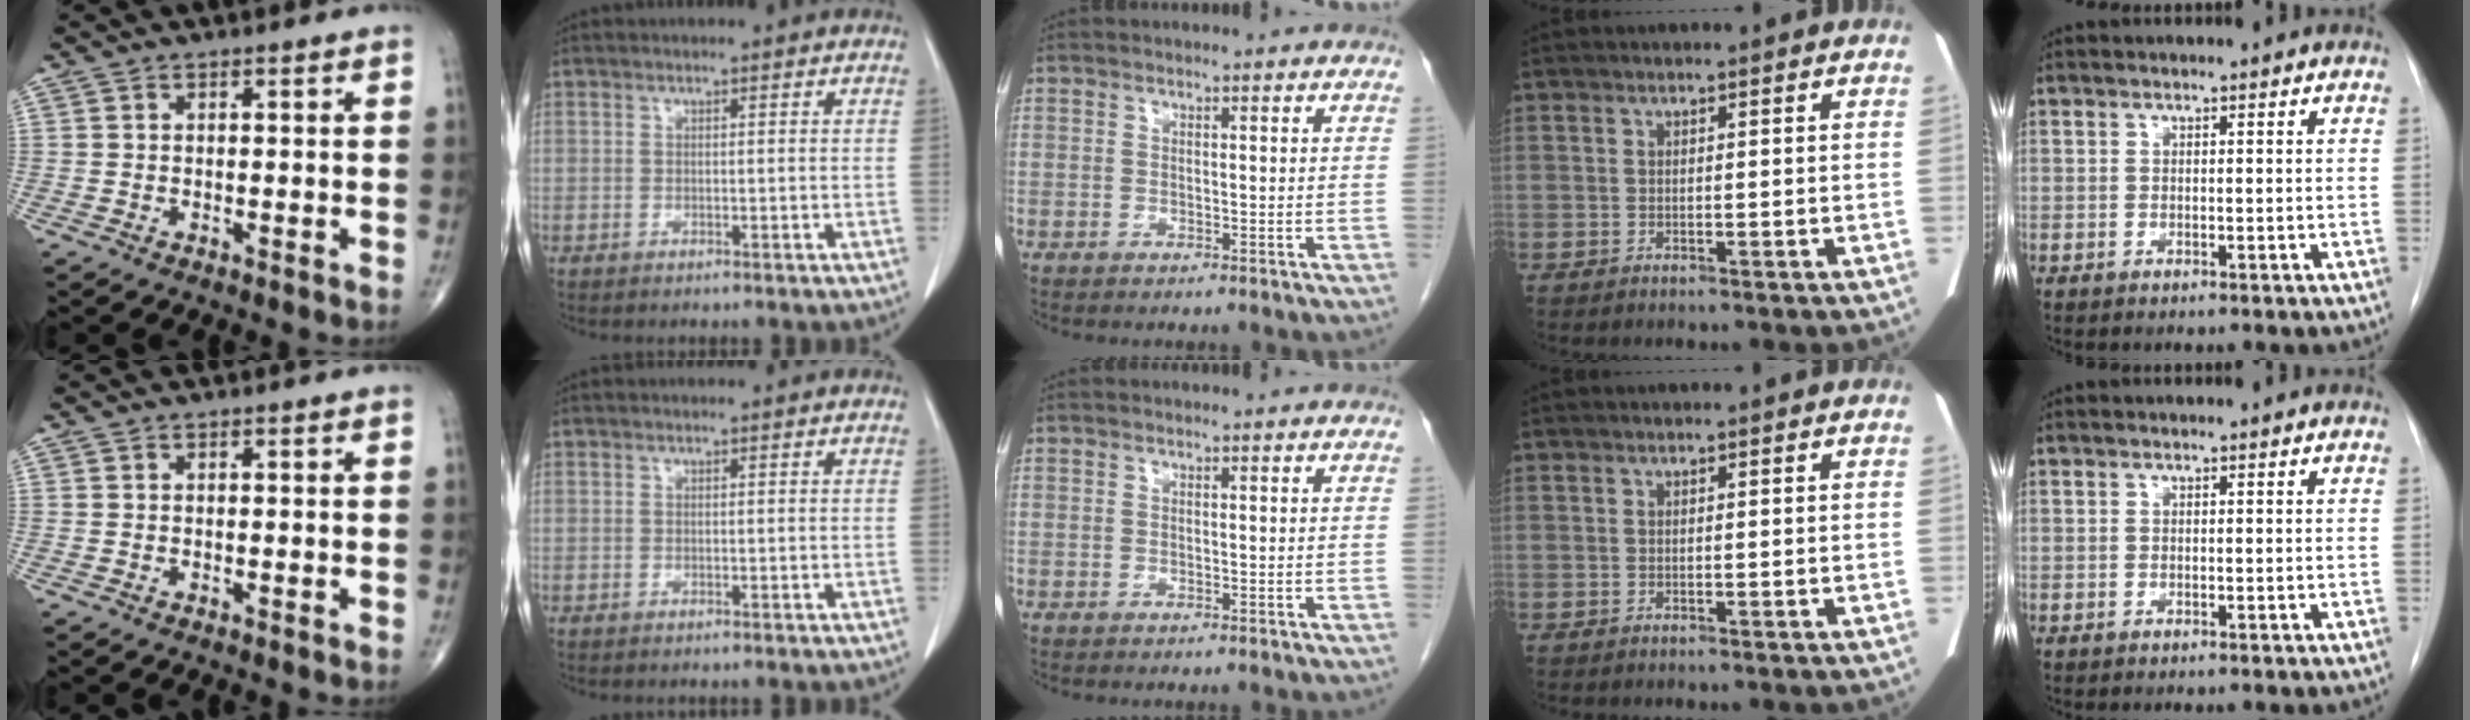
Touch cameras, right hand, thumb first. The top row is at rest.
{}